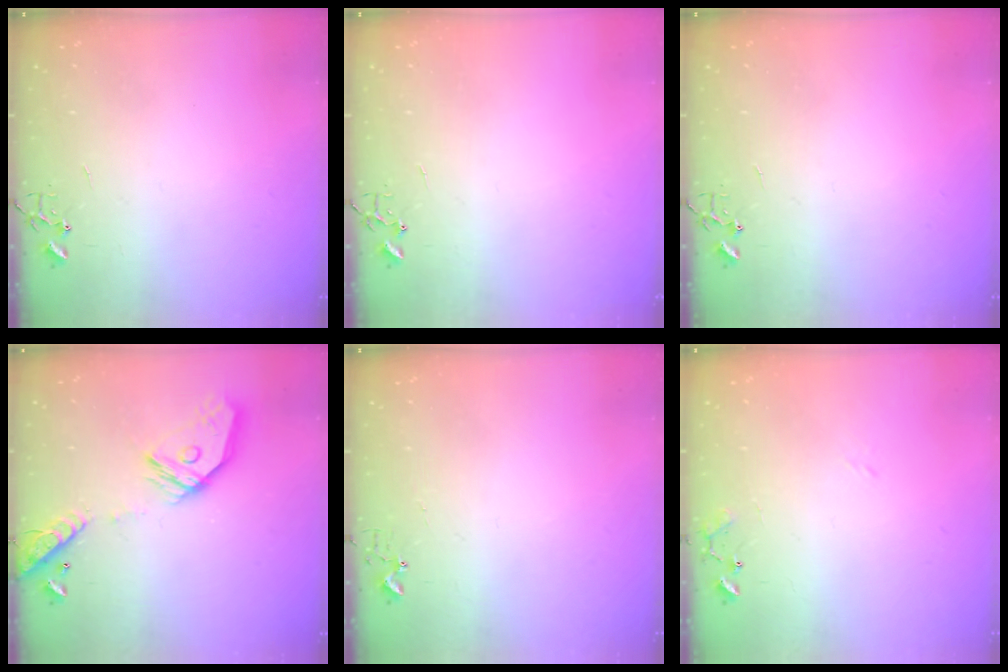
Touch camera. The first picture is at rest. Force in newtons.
{"total": 0.0}
{"total": 0.0}
{"total": 17.2, "press": 17.0, "slide": 2.2}
{"total": 2.7, "press": 2.7, "slide": 0.3}
{"total": 9.5, "press": 9.5, "slide": 0.7}